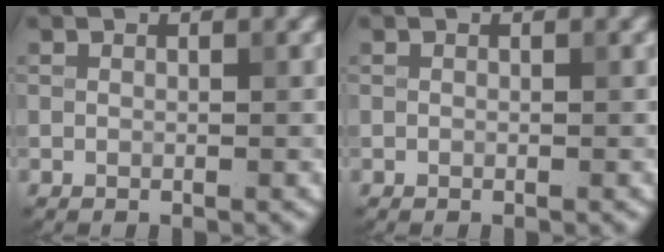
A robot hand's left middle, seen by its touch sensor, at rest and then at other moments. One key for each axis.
{"total": 0.0}